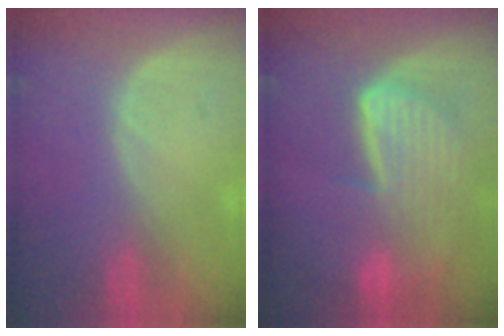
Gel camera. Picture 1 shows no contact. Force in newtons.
{"total": 9.3, "press": 8.1, "slide": 4.6}